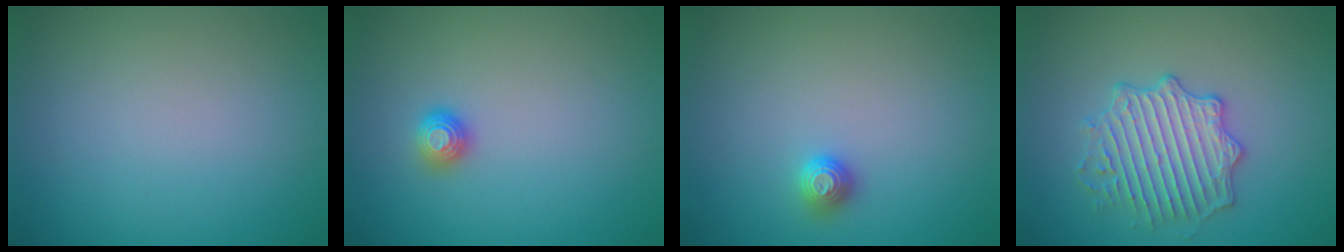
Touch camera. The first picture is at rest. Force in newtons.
{"total": 1.2, "press": 1.1, "slide": 0.4}
{"total": 1.0, "press": 1.0, "slide": 0.3}
{"total": 3.9, "press": 3.8, "slide": 0.8}